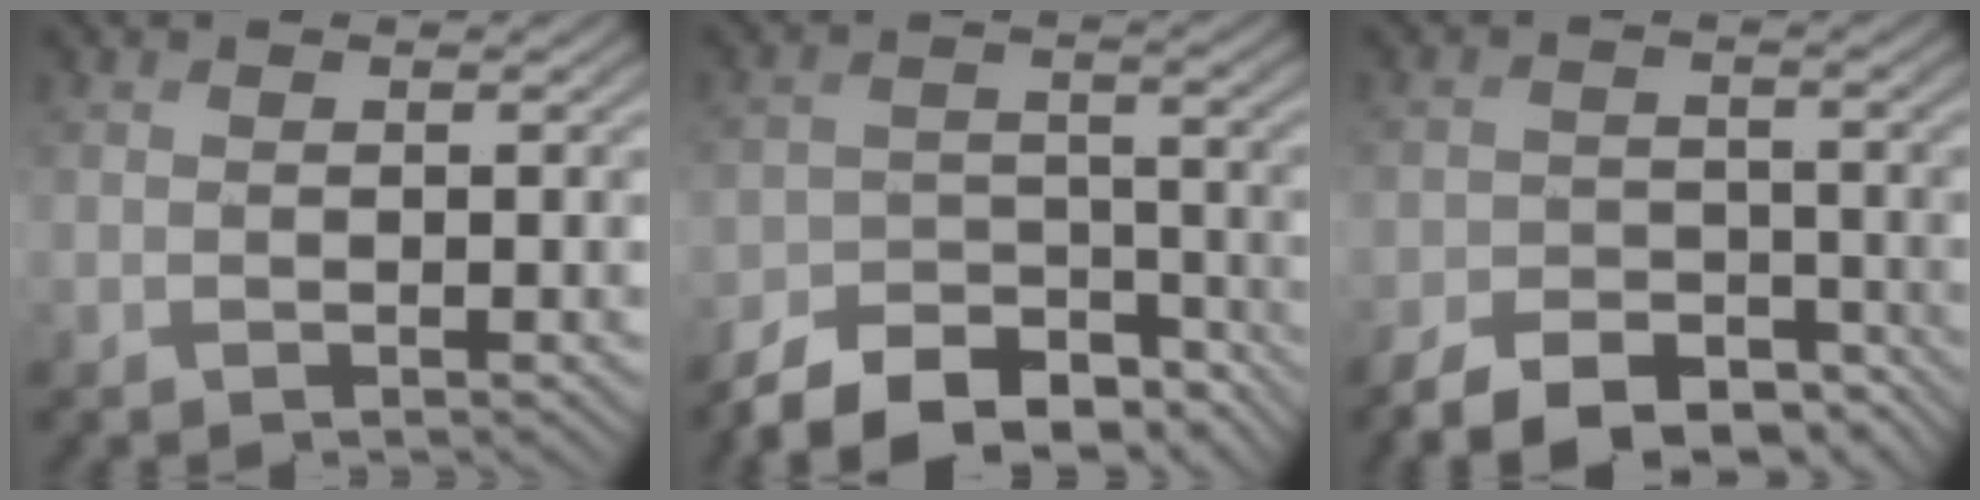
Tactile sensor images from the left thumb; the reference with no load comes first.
{"total": 11.2, "force": [-9.6, 4.7, 3.3], "torque": [-0.053, -0.018, -0.147]}
{"total": 9.1, "force": [-7.5, 4.3, 2.8], "torque": [-0.035, -0.019, -0.117]}